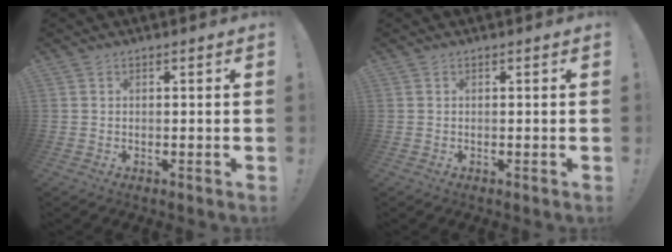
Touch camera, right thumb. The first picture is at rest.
{"total": 0.0}